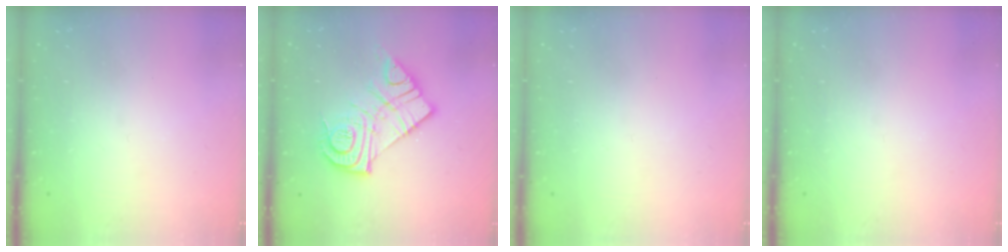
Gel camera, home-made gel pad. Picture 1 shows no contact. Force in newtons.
{"total": 15.4, "press": 15.4, "slide": 1.3}
{"total": 1.6, "press": 1.6, "slide": 0.1}
{"total": 0.0}